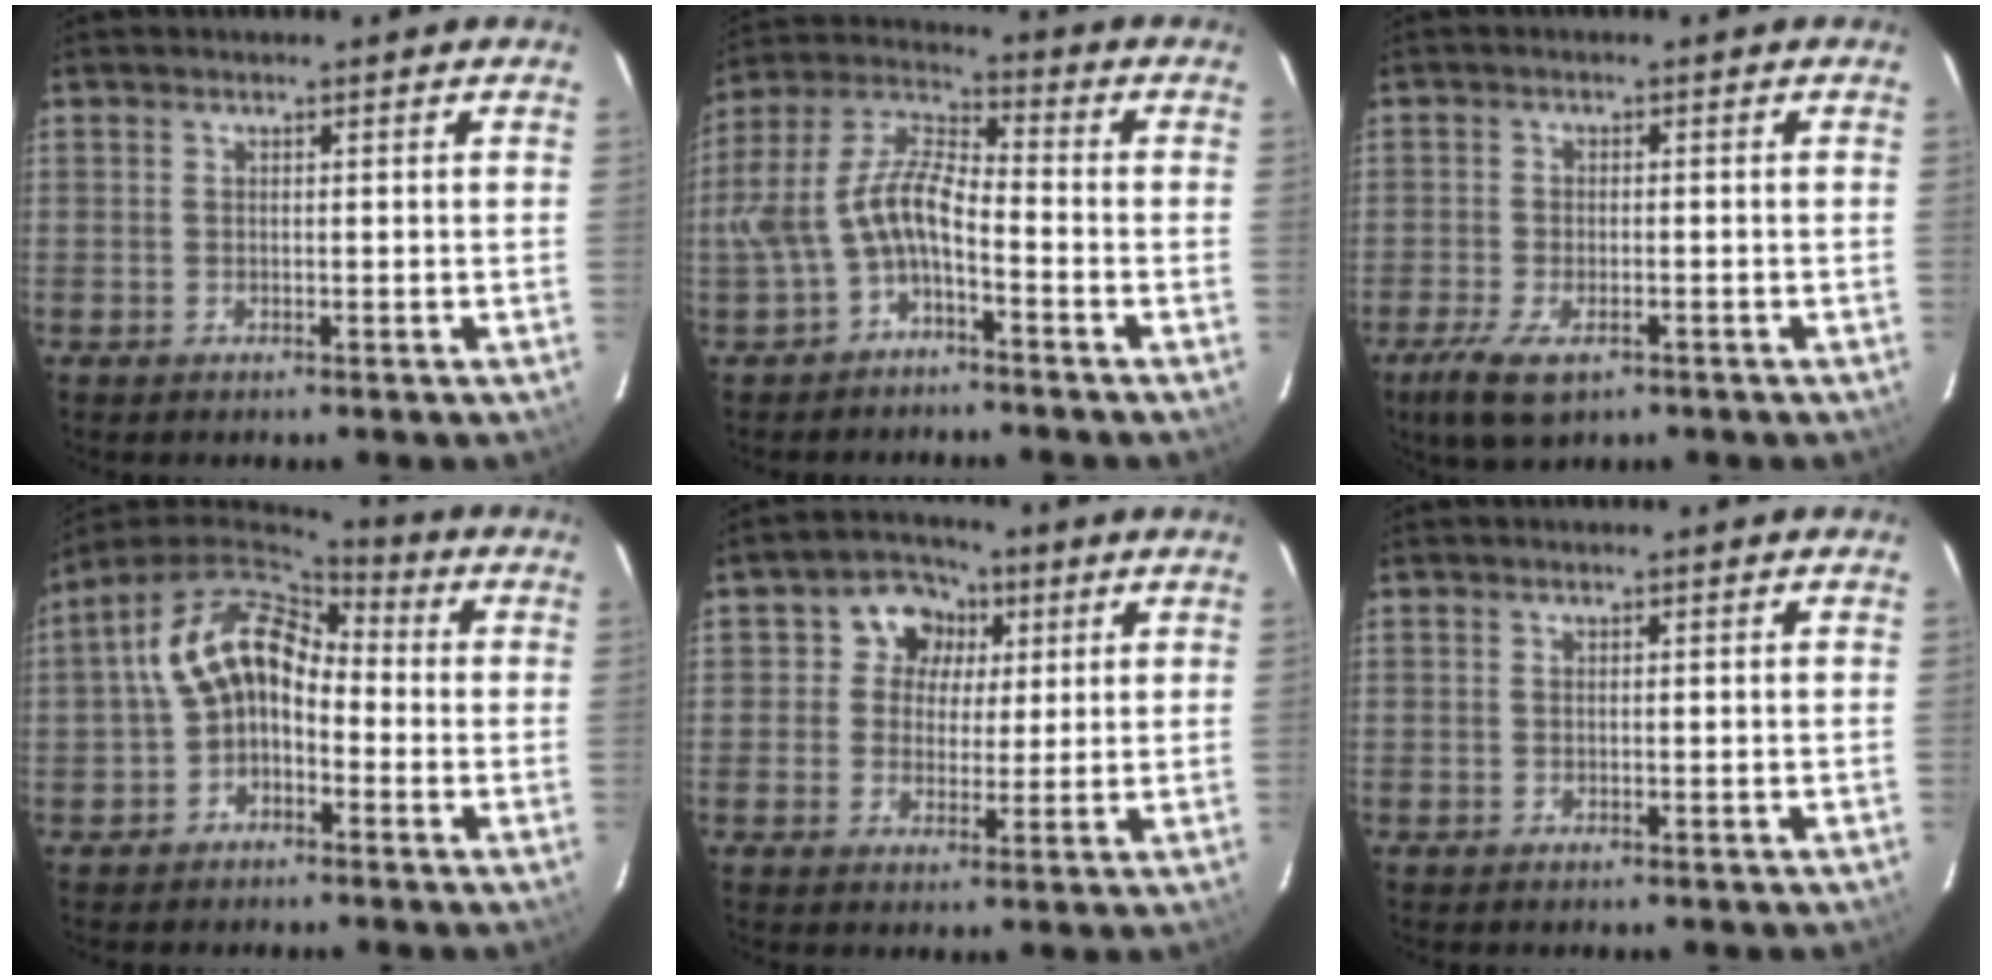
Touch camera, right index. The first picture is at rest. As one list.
[{"total": 9.6, "force": [-3.9, 3.7, 8.0], "torque": [-0.182, 0.017, -0.073]}, {"total": 8.0, "force": [-4.8, 3.4, 5.5], "torque": [-0.135, -0.026, -0.083]}, {"total": 11.2, "force": [-1.6, 8.1, 7.6], "torque": [-0.148, 0.031, -0.034]}, {"total": 7.0, "force": [1.7, 6.5, 2.2], "torque": [-0.029, 0.019, 0.022]}, {"total": 0.0}]